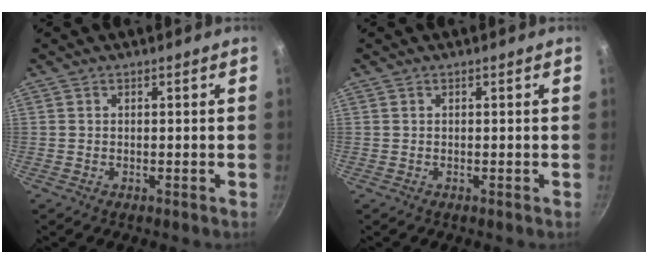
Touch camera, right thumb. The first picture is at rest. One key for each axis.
{"total": 0.0}